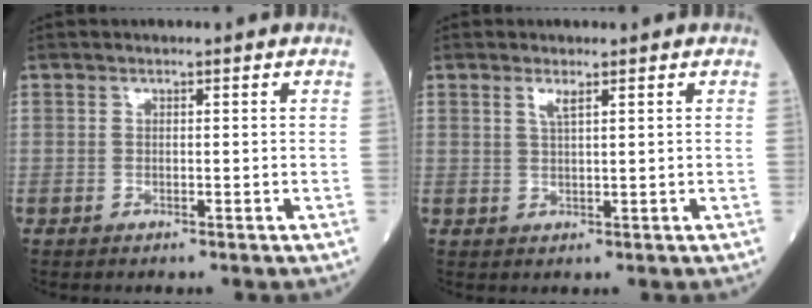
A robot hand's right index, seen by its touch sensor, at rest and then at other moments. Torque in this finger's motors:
{"motor_torque": [0.29, 0.15, 0.01, 0.02]}